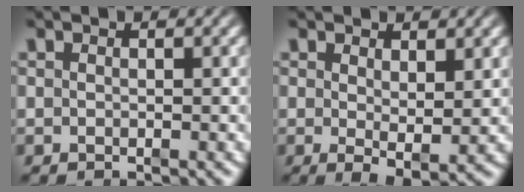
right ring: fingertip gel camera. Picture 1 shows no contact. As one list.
[{"total": 2.4, "force": [-0.3, 0.1, 2.4], "torque": [-0.028, -0.023, 0.008]}]